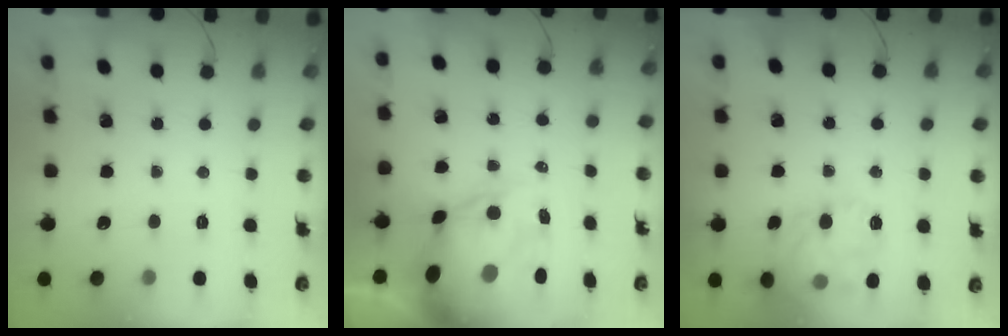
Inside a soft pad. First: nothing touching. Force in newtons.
{"total": 15.6, "press": 15.2, "slide": 3.6}
{"total": 16.2, "press": 16.2, "slide": 1.0}